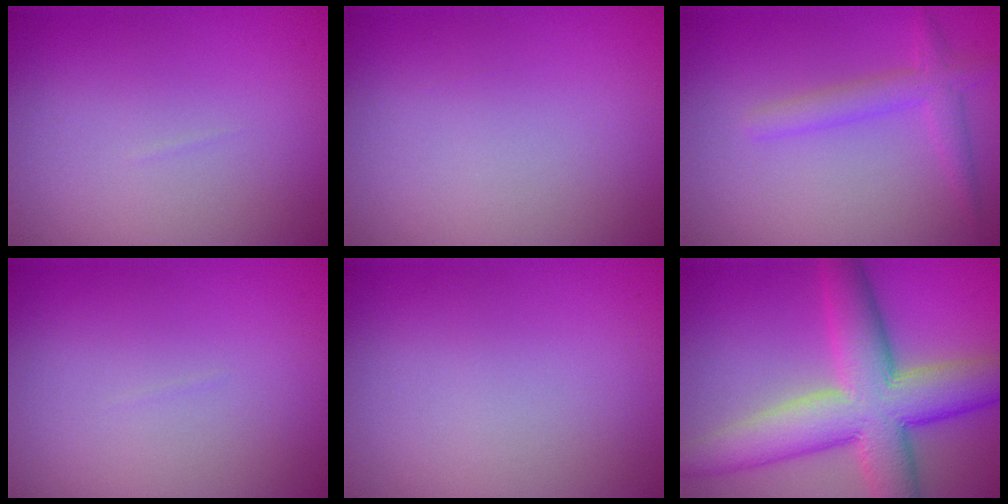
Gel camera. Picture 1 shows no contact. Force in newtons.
{"total": 0.0}
{"total": 2.4, "press": 2.4, "slide": 0.2}
{"total": 0.0}
{"total": 0.0}
{"total": 10.6, "press": 10.6, "slide": 0.7}